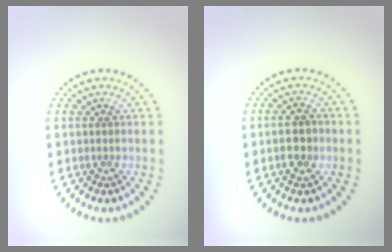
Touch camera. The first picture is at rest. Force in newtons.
{"total": 2.5, "press": 2.5, "slide": 0.2}